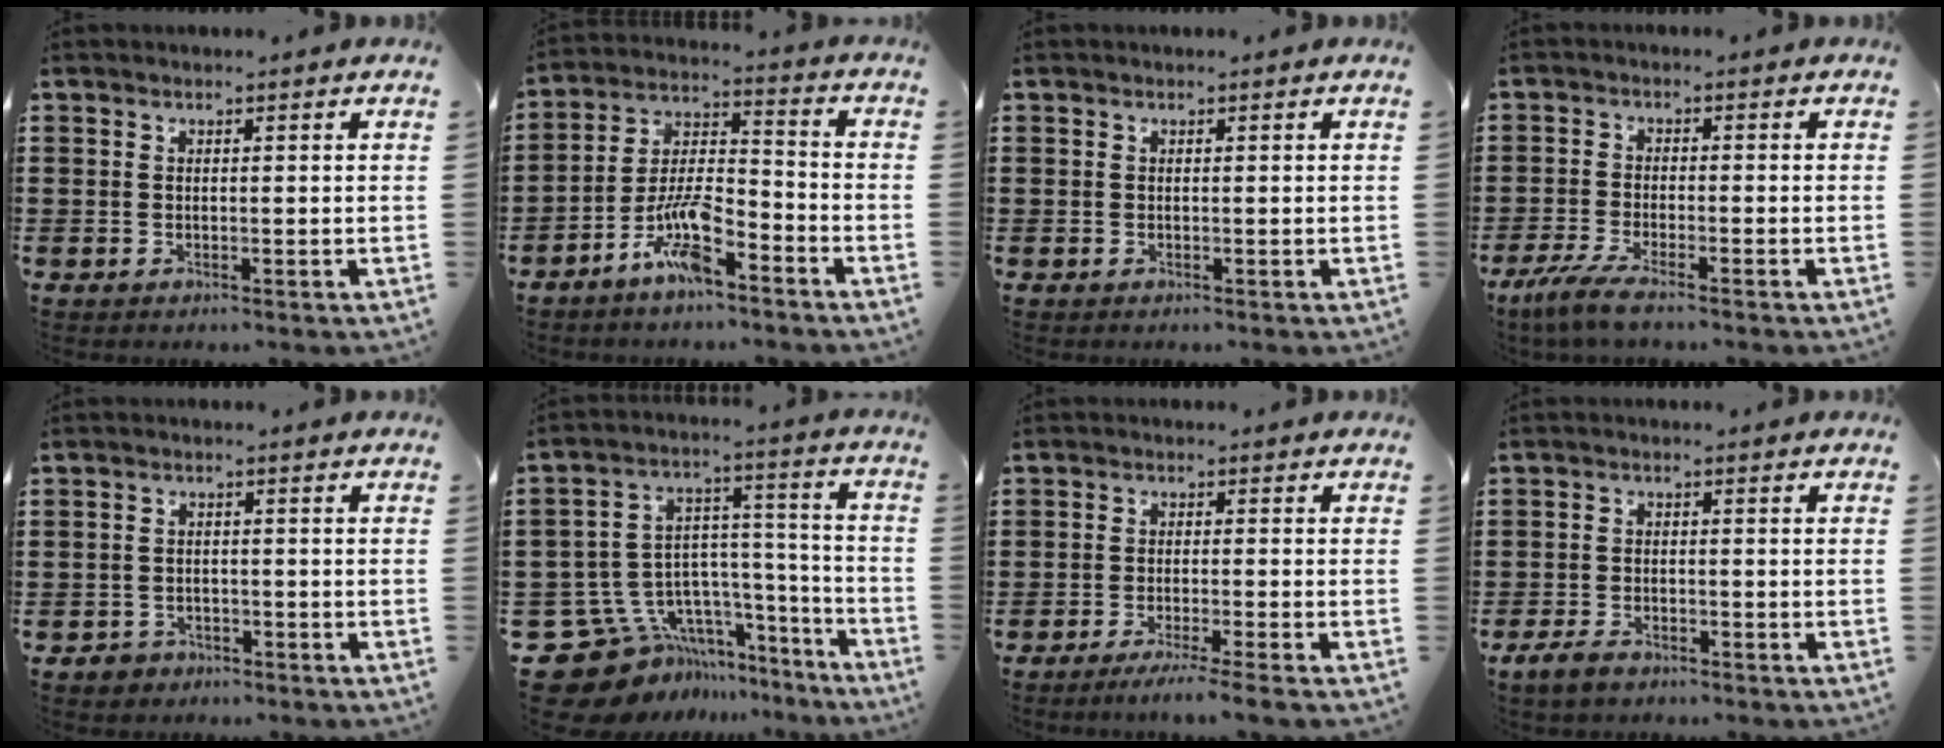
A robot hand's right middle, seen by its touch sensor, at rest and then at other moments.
{"total": 8.8, "force": [-5.8, 2.3, 6.2], "torque": [-0.140, 0.000, -0.113]}
{"total": 0.0}
{"total": 4.5, "force": [-3.7, 0.4, 2.6], "torque": [-0.072, -0.014, -0.077]}
{"total": 1.9, "force": [-1.6, 1.1, 0.0], "torque": [-0.005, 0.003, -0.036]}
{"total": 10.4, "force": [-6.7, 7.4, 3.1], "torque": [-0.101, -0.004, -0.117]}
{"total": 2.9, "force": [-2.5, -0.4, 1.4], "torque": [-0.021, -0.002, -0.048]}
{"total": 2.9, "force": [-2.2, 1.4, 1.2], "torque": [-0.030, 0.005, -0.047]}